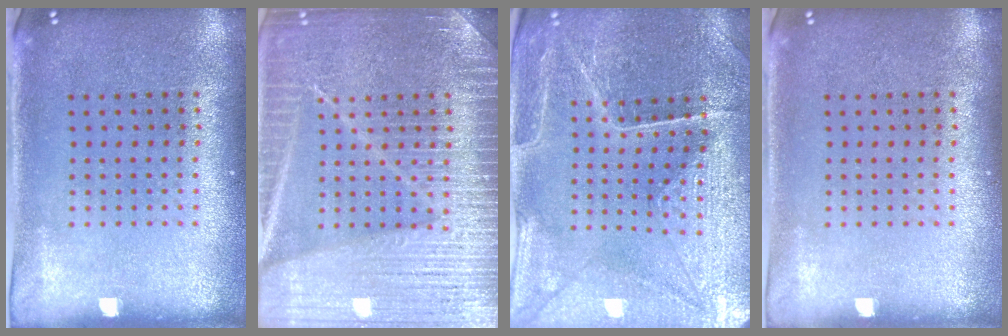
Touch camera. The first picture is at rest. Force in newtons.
{"total": 6.6, "press": 6.5, "slide": 0.9}
{"total": 3.4, "press": 3.4, "slide": 0.4}
{"total": 0.0}